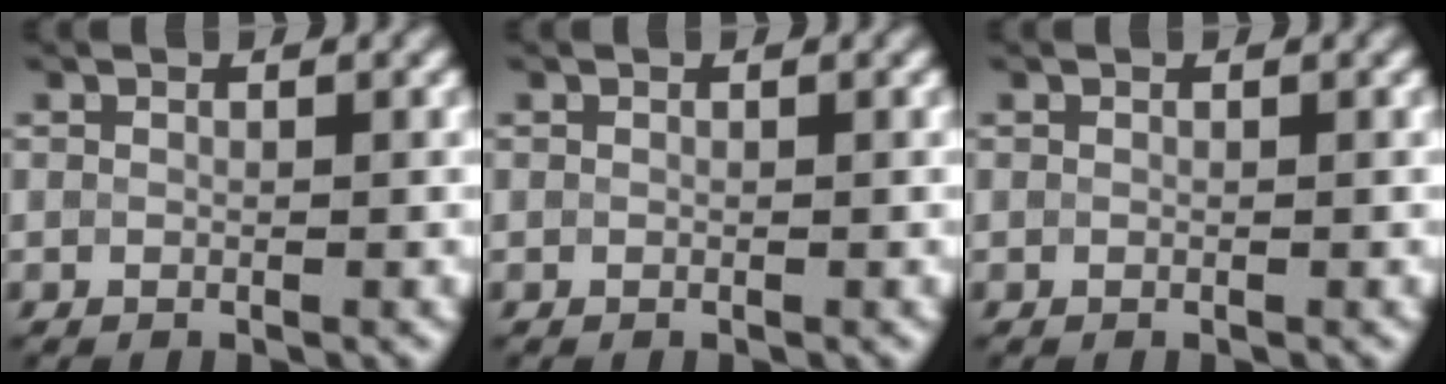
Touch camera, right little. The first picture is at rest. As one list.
[{"total": 0.0}, {"total": 0.0}]